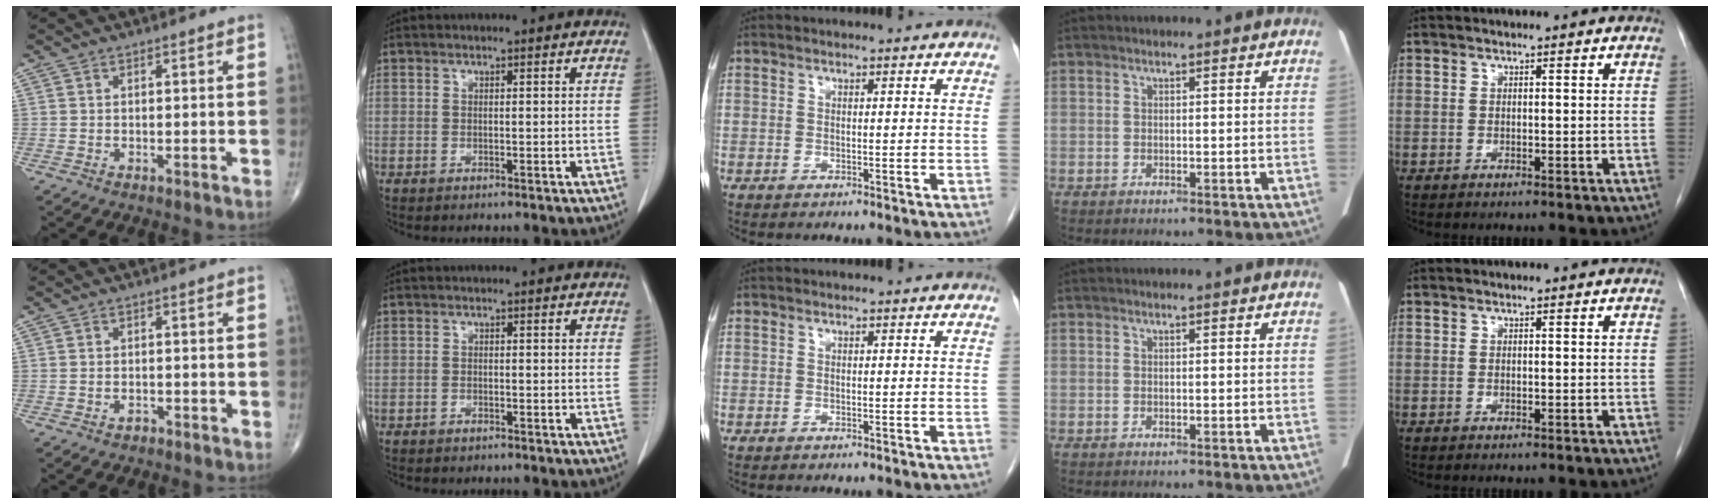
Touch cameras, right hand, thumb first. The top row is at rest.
{"thumb": {"total": 1.2, "force": [-0.8, 0.7, 0.5], "torque": [-0.010, 0.004, -0.012]}, "index": {"total": 0.7, "force": [-0.5, 0.4, 0.2], "torque": [-0.006, 0.001, -0.009]}}